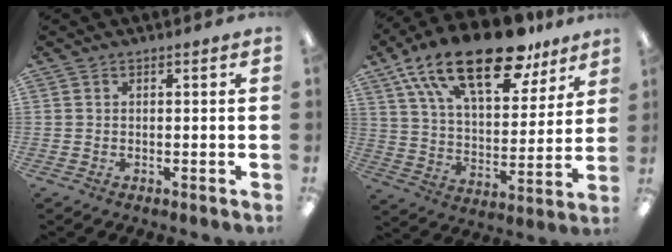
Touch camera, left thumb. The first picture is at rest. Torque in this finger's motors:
{"motor_torque": [1.85, 1.58, 1.95, -0.82, 0.44]}